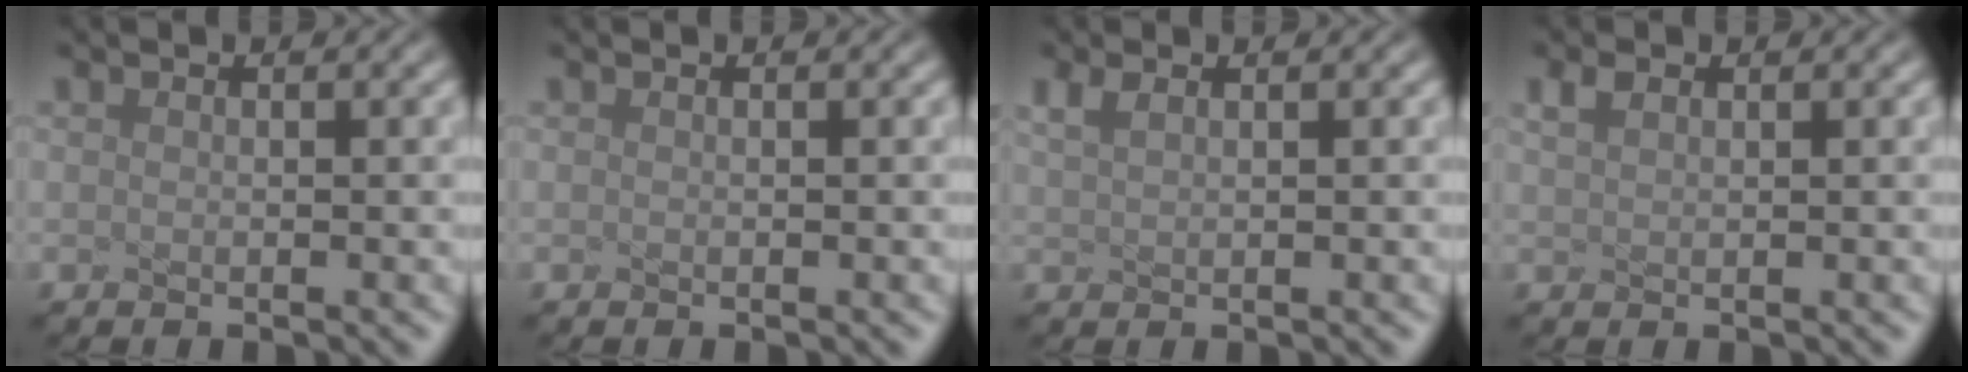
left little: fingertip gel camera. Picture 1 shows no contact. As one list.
[{"total": 0.0}, {"total": 1.5, "force": [1.0, 0.5, 1.0], "torque": [-0.022, 0.002, 0.021]}, {"total": 1.3, "force": [0.9, 0.6, 0.7], "torque": [-0.019, 0.005, 0.020]}]